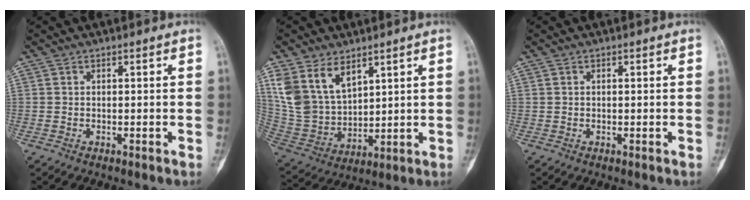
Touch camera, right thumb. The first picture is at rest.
{"total": 13.4, "force": [7.2, 8.0, 7.9], "torque": [-0.138, -0.023, 0.165]}
{"total": 0.0}